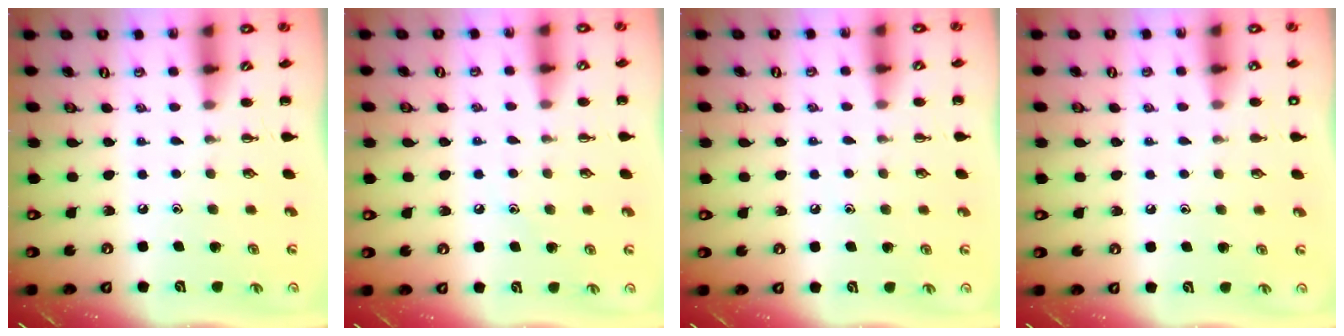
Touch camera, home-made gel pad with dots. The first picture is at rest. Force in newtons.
{"total": 6.7, "press": 6.4, "slide": 2.0}
{"total": 4.4, "press": 4.3, "slide": 0.9}
{"total": 1.1, "press": 1.1, "slide": 0.2}